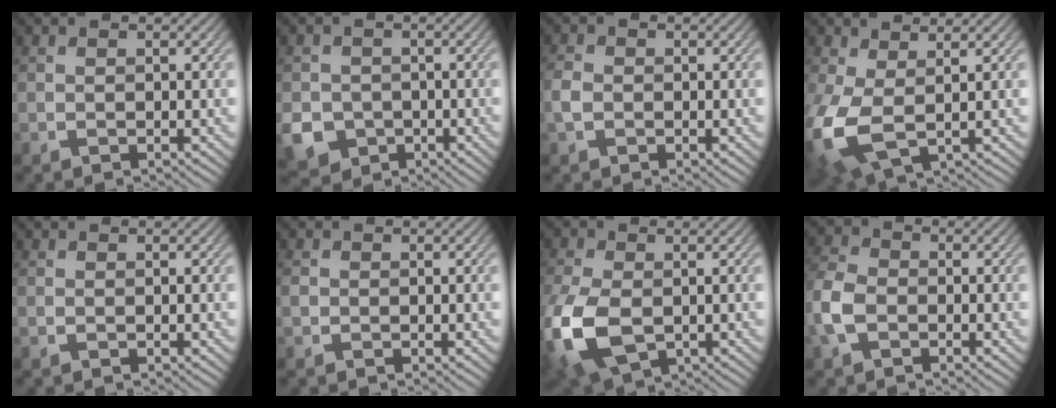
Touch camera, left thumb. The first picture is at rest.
{"total": 6.4, "force": [-2.5, 5.4, 2.3], "torque": [-0.060, -0.021, -0.054]}
{"total": 2.2, "force": [-0.6, 1.7, 1.3], "torque": [-0.032, -0.001, -0.019]}
{"total": 8.3, "force": [-0.4, 4.5, 7.0], "torque": [-0.192, -0.018, -0.006]}
{"total": 0.0}
{"total": 0.7, "force": [-0.1, 0.6, 0.2], "torque": [-0.004, -0.003, -0.005]}
{"total": 11.9, "force": [-3.0, 7.2, 9.0], "torque": [-0.247, -0.031, -0.048]}
{"total": 5.8, "force": [-2.1, 3.8, 3.9], "torque": [-0.109, 0.001, -0.055]}